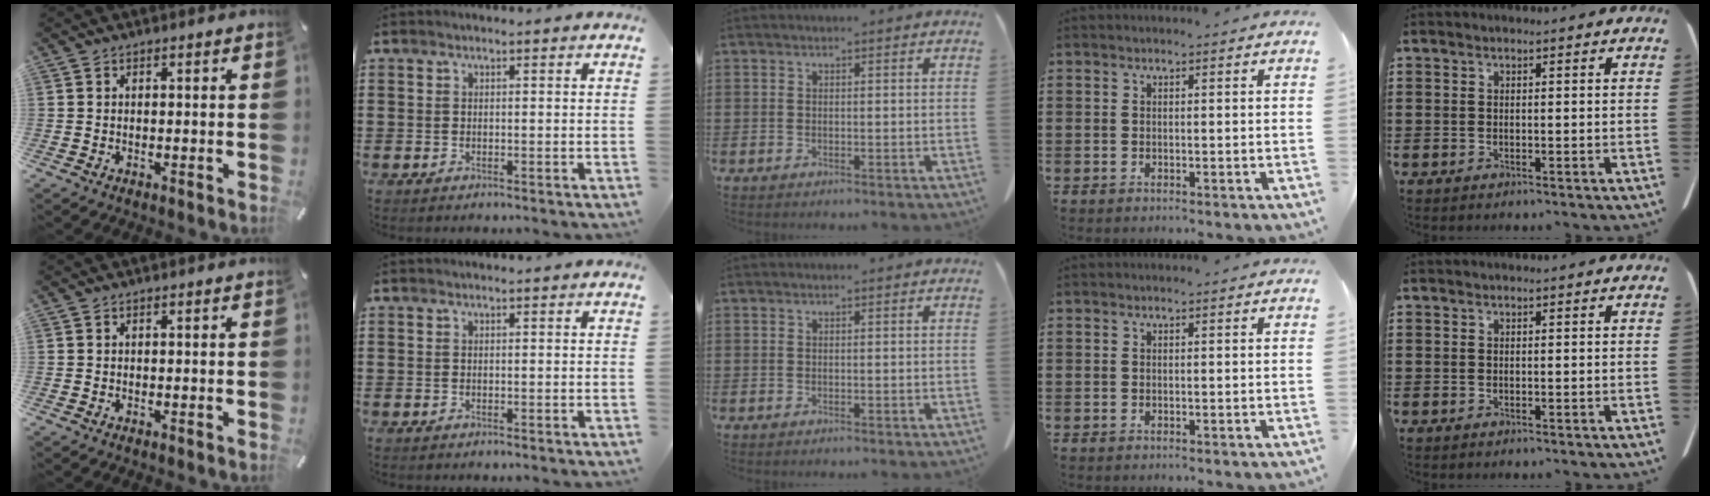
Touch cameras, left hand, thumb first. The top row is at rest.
{}